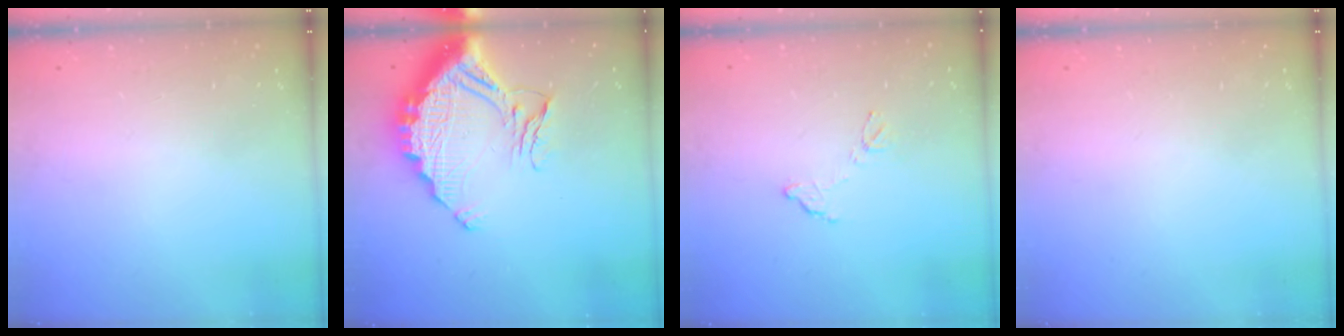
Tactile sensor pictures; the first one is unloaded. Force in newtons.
{"total": 16.3, "press": 16.3, "slide": 1.0}
{"total": 7.7, "press": 7.7, "slide": 0.4}
{"total": 0.0}